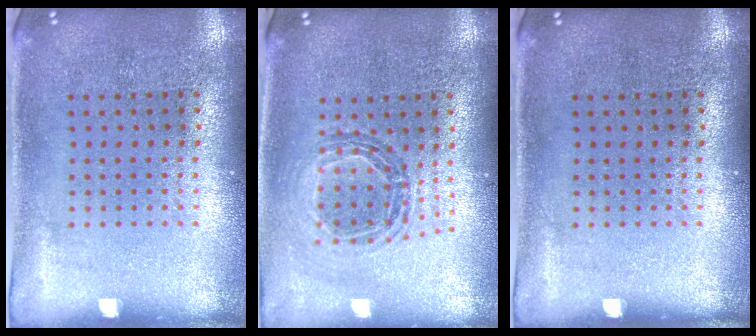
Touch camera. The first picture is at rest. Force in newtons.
{"total": 0.8, "press": 0.8, "slide": 0.1}
{"total": 0.0}